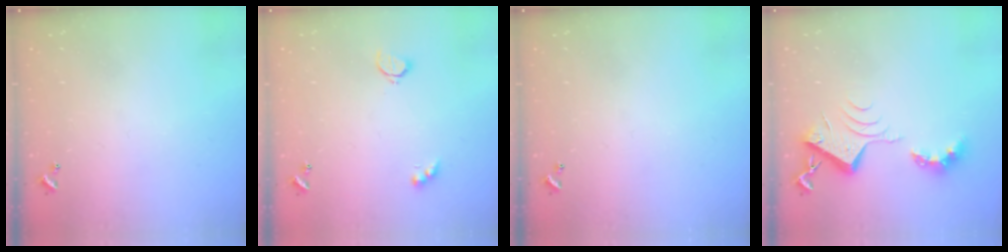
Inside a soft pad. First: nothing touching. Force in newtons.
{"total": 2.6, "press": 2.6, "slide": 0.5}
{"total": 0.0}
{"total": 8.9, "press": 8.8, "slide": 1.1}